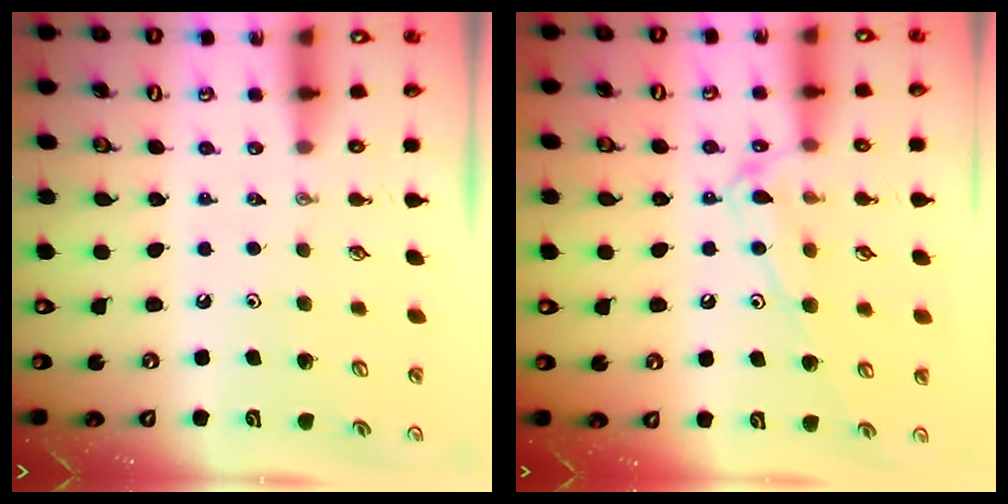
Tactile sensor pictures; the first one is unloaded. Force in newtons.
{"total": 12.8, "press": 12.7, "slide": 1.1}